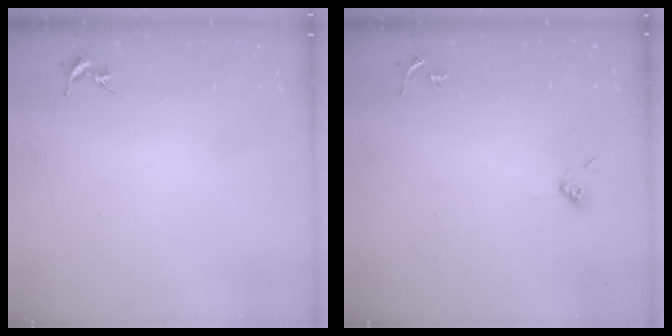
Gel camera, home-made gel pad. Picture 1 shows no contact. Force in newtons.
{"total": 4.0, "press": 3.9, "slide": 0.8}